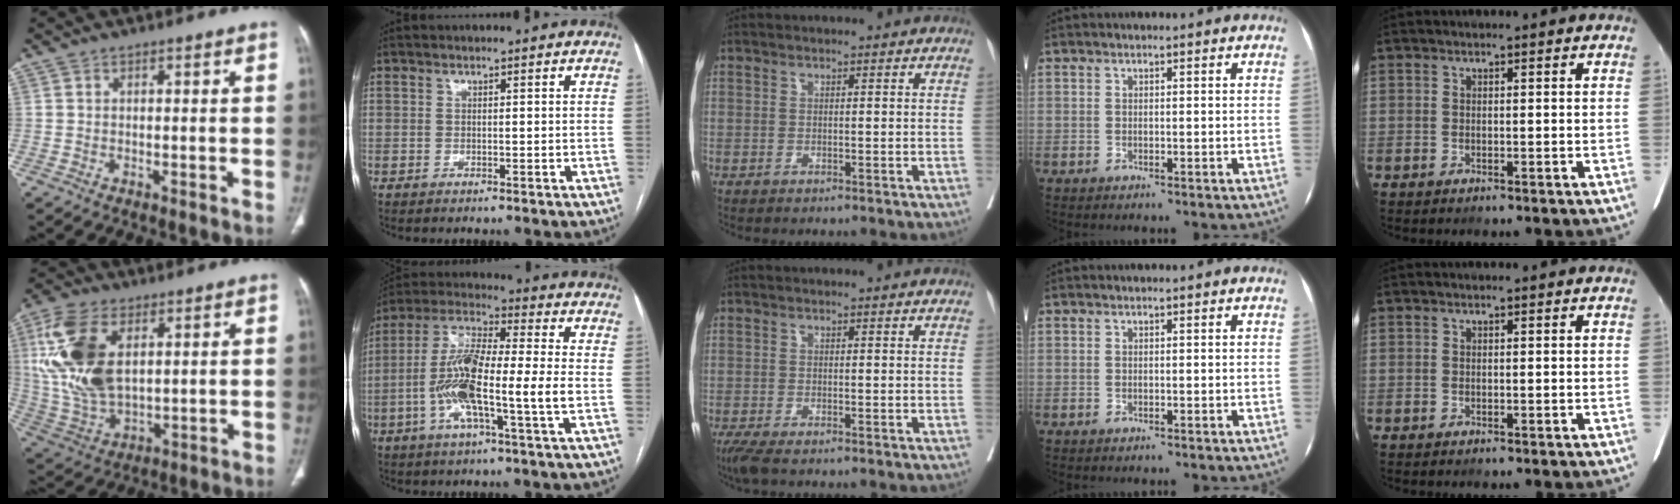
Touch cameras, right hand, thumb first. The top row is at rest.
{"thumb": {"total": 17.3, "force": [4.4, 9.6, 13.7], "torque": [-0.288, -0.010, 0.091]}, "index": {"total": 14.0, "force": [-2.8, 1.0, 13.6], "torque": [-0.275, 0.004, -0.060]}, "middle": {"total": 3.1, "force": [-2.3, 0.4, 1.9], "torque": [-0.038, -0.011, -0.044]}}